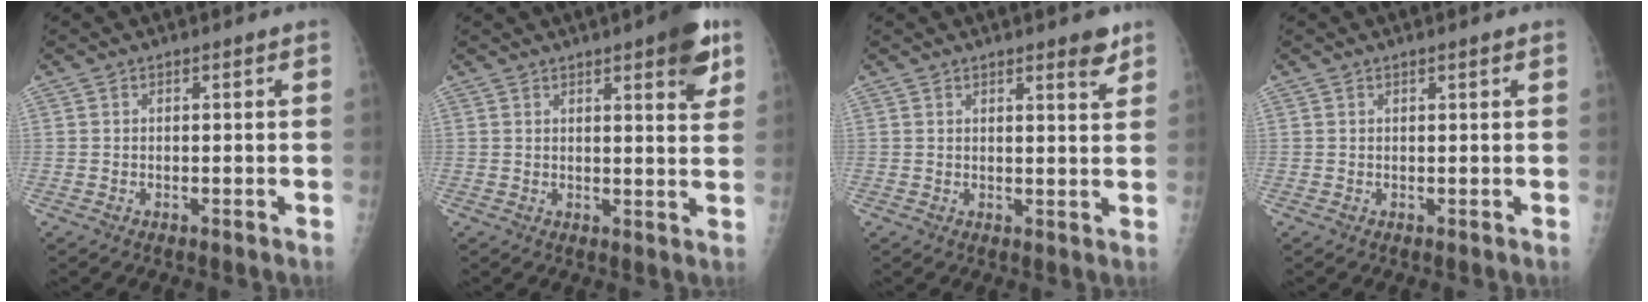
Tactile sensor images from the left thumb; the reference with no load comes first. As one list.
[{"total": 8.2, "force": [4.5, 2.0, 6.6], "torque": [-0.071, -0.018, 0.053]}, {"total": 3.9, "force": [2.7, 0.7, 2.6], "torque": [-0.028, -0.019, 0.034]}, {"total": 0.9, "force": [0.6, 0.0, 0.6], "torque": [-0.010, -0.002, 0.010]}]